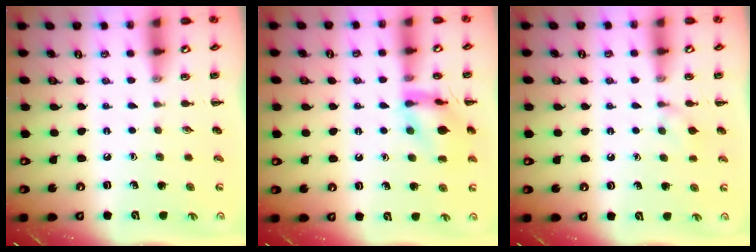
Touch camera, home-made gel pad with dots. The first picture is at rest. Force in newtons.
{"total": 12.4, "press": 12.4, "slide": 0.6}
{"total": 6.1, "press": 5.7, "slide": 2.2}